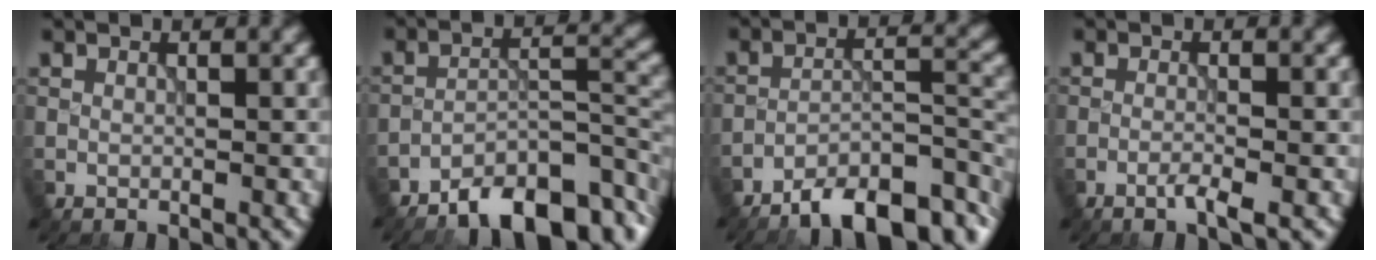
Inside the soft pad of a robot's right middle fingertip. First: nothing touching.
{"total": 8.4, "force": [-6.2, 2.8, 5.0], "torque": [-0.063, 0.006, -0.110]}
{"total": 9.2, "force": [-7.2, 2.4, 5.3], "torque": [-0.073, 0.007, -0.123]}
{"total": 1.7, "force": [-0.9, 0.2, 1.4], "torque": [-0.021, 0.002, -0.024]}